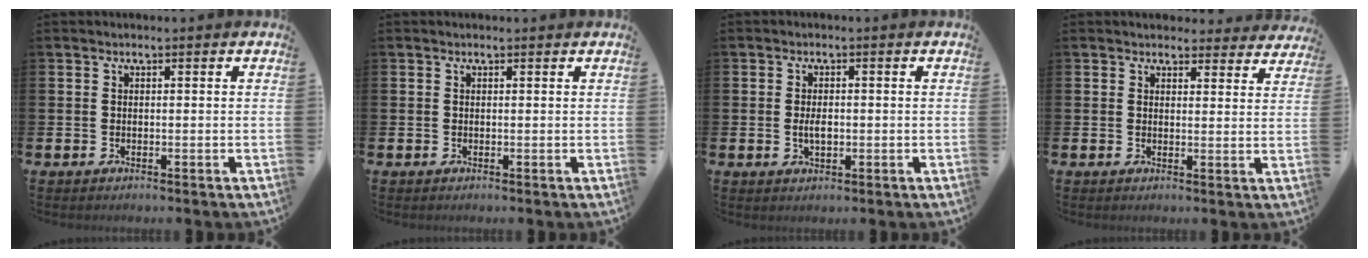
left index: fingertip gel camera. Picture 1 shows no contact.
{"total": 0.0}
{"total": 2.1, "force": [-0.1, 1.2, 1.8], "torque": [-0.024, 0.001, -0.006]}
{"total": 3.3, "force": [3.1, 0.9, -0.2], "torque": [0.006, -0.017, 0.056]}